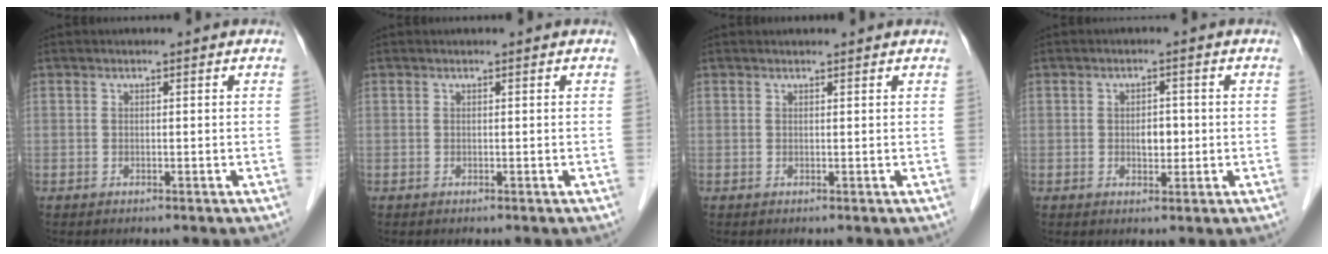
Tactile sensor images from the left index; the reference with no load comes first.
{"total": 0.0}
{"total": 1.8, "force": [1.8, 0.2, 0.3], "torque": [-0.009, 0.011, 0.023]}
{"total": 2.6, "force": [-0.4, 1.6, 2.1], "torque": [-0.032, -0.001, -0.003]}